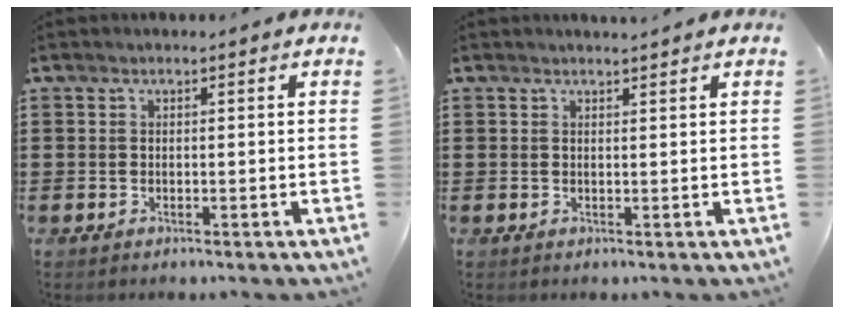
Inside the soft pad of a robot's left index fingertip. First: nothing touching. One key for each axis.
{"total": 1.1, "fx": 1.1, "fy": -0.1, "fz": 0.4, "tx": -0.009, "ty": -0.002, "tz": 0.021}